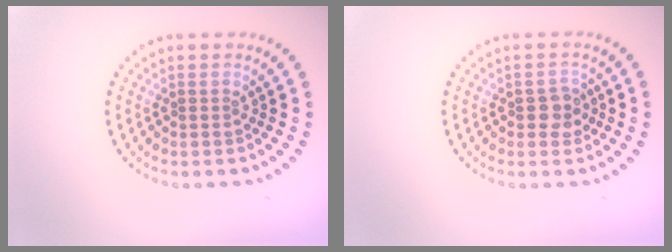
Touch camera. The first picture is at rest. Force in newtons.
{"total": 1.9, "press": 1.9, "slide": 0.4}